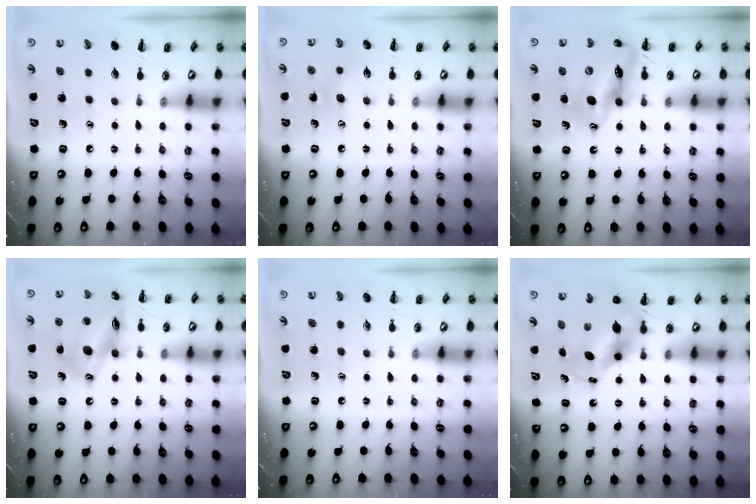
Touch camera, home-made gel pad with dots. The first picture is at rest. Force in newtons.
{"total": 5.9, "press": 5.7, "slide": 1.4}
{"total": 15.2, "press": 15.0, "slide": 2.4}
{"total": 15.5, "press": 15.3, "slide": 2.3}
{"total": 0.0}
{"total": 5.6, "press": 5.3, "slide": 1.8}